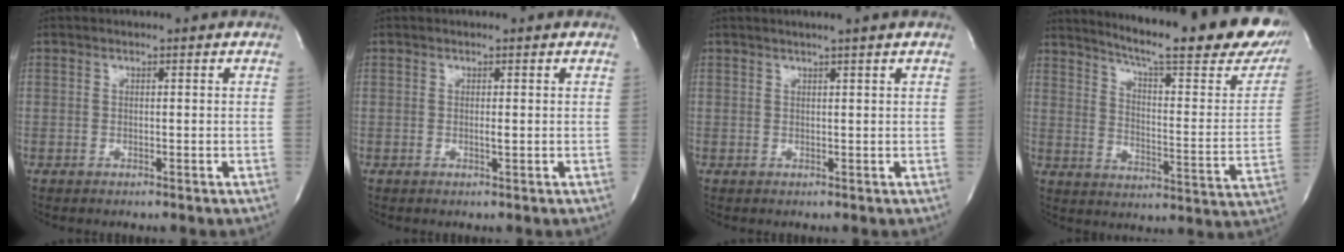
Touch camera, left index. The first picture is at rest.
{"total": 0.6, "force": [0.0, 0.0, 0.6], "torque": [-0.014, -0.002, 0.000]}
{"total": 2.2, "force": [1.6, -0.8, 1.2], "torque": [-0.018, 0.000, 0.031]}
{"total": 28.6, "force": [23.7, 3.0, 15.9], "torque": [-0.238, -0.079, 0.296]}